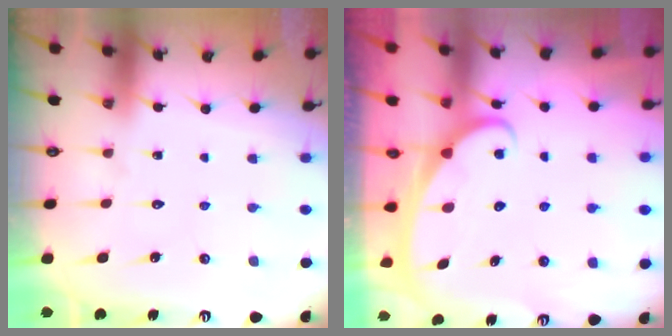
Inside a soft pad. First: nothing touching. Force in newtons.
{"total": 2.5, "press": 2.5, "slide": 0.3}